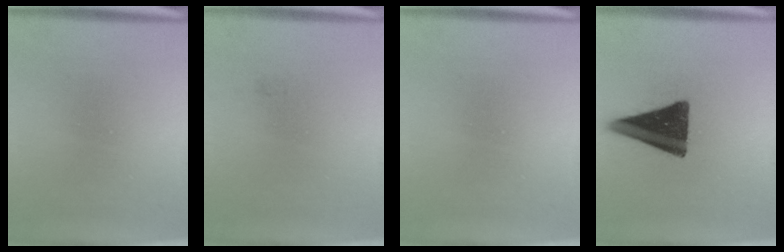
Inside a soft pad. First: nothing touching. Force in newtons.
{"total": 0.7}
{"total": 0.0}
{"total": 15.9}